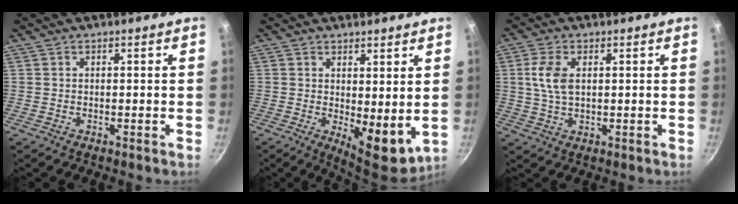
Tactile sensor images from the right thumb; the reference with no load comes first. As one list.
[{"total": 8.2, "force": [0.9, 3.7, 7.2], "torque": [-0.084, -0.019, 0.024]}, {"total": 6.0, "force": [1.2, 3.3, 4.8], "torque": [-0.097, 0.001, 0.023]}]